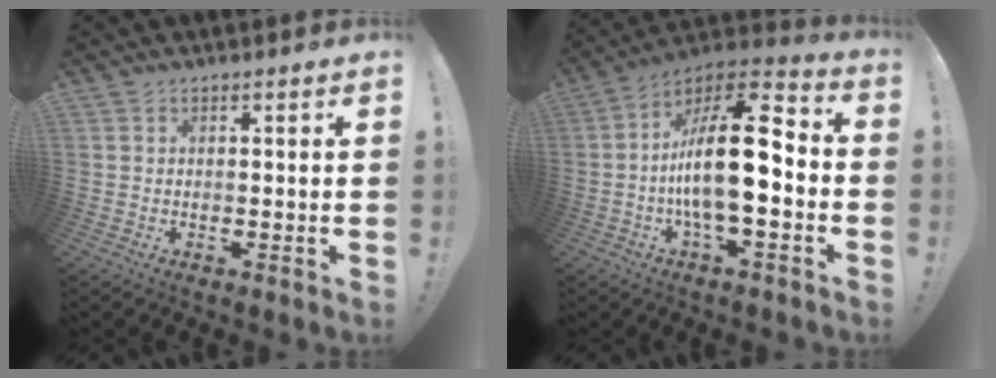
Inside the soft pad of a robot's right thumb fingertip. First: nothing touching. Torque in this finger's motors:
{"motor_torque": [2.29, 2.72, 1.58, -1.18, 0.64]}